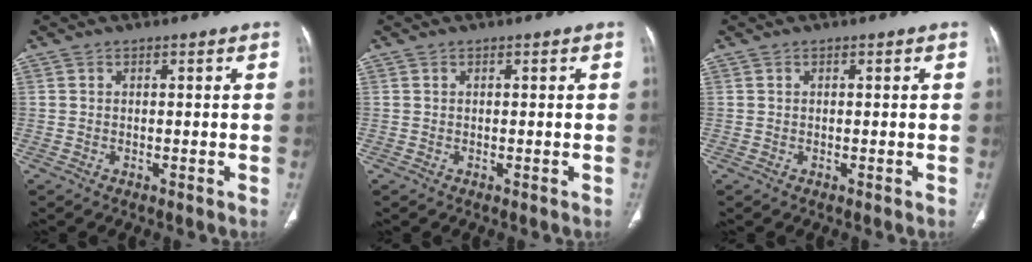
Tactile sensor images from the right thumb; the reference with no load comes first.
{"total": 0.0}
{"total": 0.0}